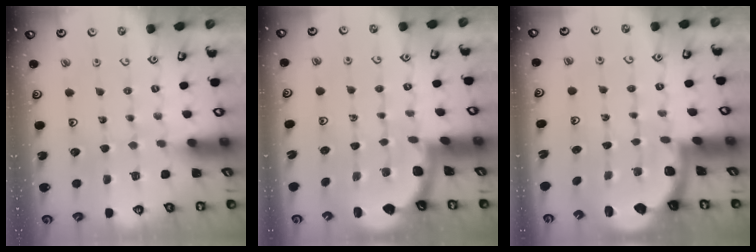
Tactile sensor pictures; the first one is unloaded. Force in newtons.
{"total": 1.6, "press": 1.6, "slide": 0.1}
{"total": 1.9, "press": 1.8, "slide": 0.5}